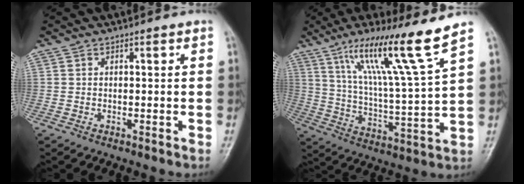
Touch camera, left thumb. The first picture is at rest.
{"total": 16.6, "force": [10.6, -0.6, 12.8], "torque": [-0.213, -0.056, 0.182]}